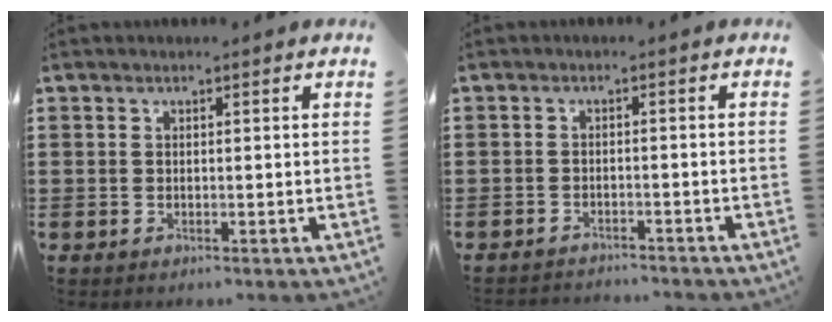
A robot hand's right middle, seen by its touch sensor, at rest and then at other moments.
{"total": 2.0, "force": [-2.0, 0.2, -0.3], "torque": [-0.001, 0.003, -0.045]}